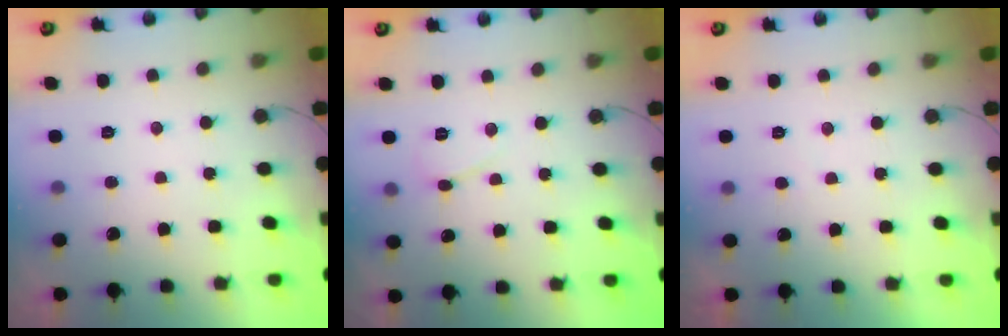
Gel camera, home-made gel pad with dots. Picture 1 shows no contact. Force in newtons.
{"total": 3.7, "press": 3.7, "slide": 0.4}
{"total": 1.1, "press": 1.0, "slide": 0.5}